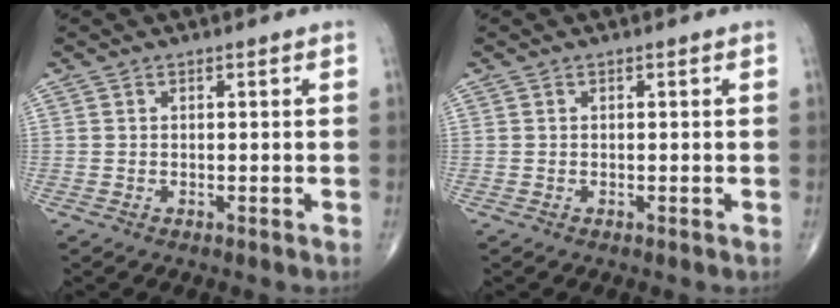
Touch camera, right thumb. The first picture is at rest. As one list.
[{"total": 0.0}]